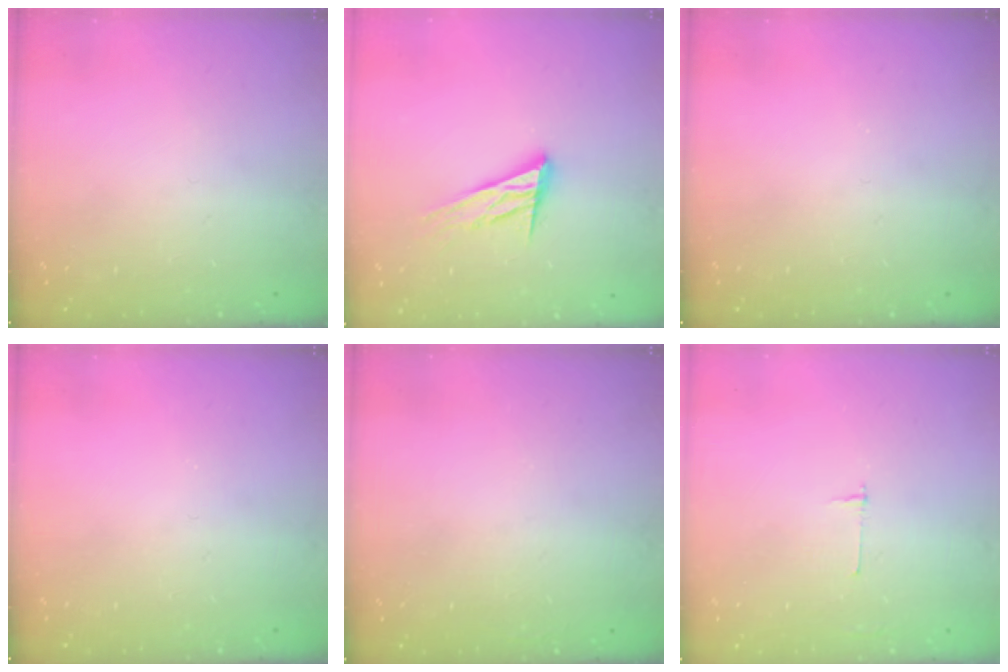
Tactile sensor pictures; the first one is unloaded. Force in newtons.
{"total": 15.2, "press": 15.0, "slide": 2.7}
{"total": 0.0}
{"total": 0.0}
{"total": 1.6, "press": 1.6, "slide": 0.0}
{"total": 2.7, "press": 2.7, "slide": 0.3}